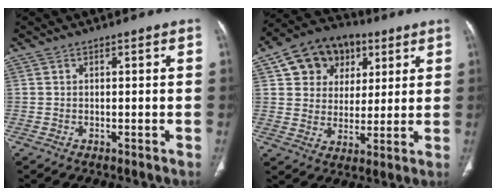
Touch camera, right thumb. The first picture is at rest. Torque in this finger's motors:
{"motor_torque": [0.57, 2.98, 1.19, 0.28, 0.18]}